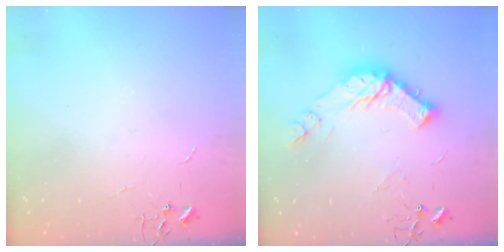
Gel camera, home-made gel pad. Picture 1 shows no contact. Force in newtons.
{"total": 16.5, "press": 16.5, "slide": 1.5}